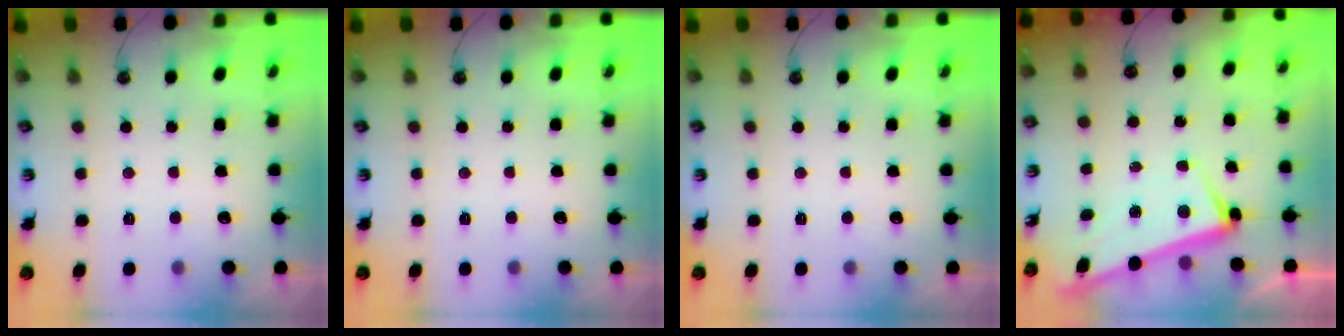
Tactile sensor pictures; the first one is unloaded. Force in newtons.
{"total": 0.0}
{"total": 0.0}
{"total": 2.6, "press": 2.6, "slide": 0.6}